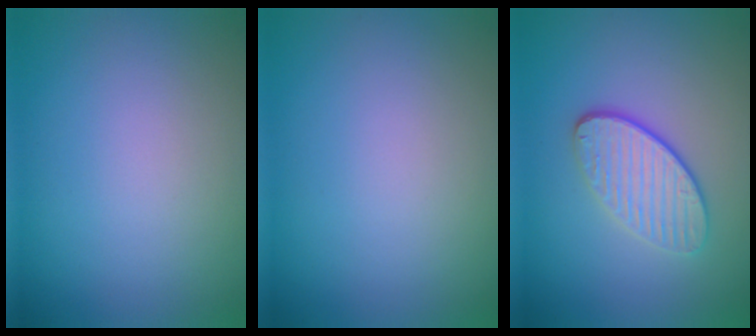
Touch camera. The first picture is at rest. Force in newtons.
{"total": 0.0}
{"total": 3.5, "press": 3.0, "slide": 1.9}